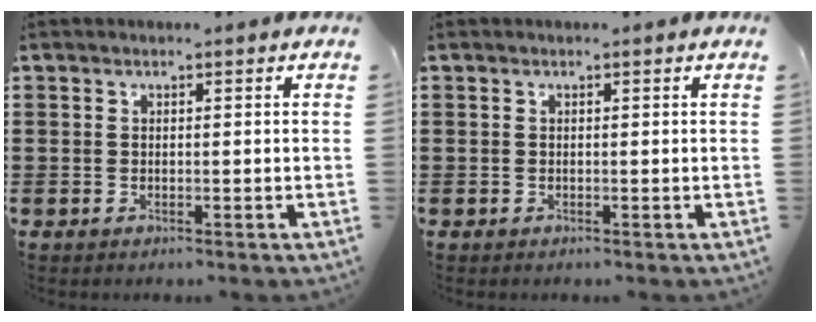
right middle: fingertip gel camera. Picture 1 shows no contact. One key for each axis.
{"total": 0.0}